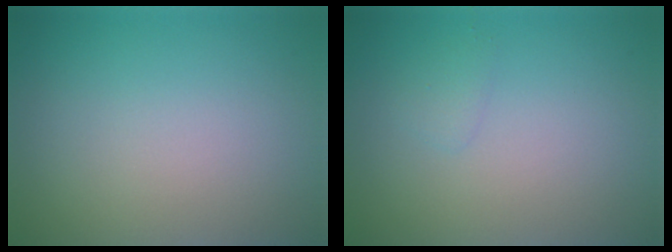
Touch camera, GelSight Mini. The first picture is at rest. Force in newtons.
{"total": 0.8, "press": 0.8, "slide": 0.0}